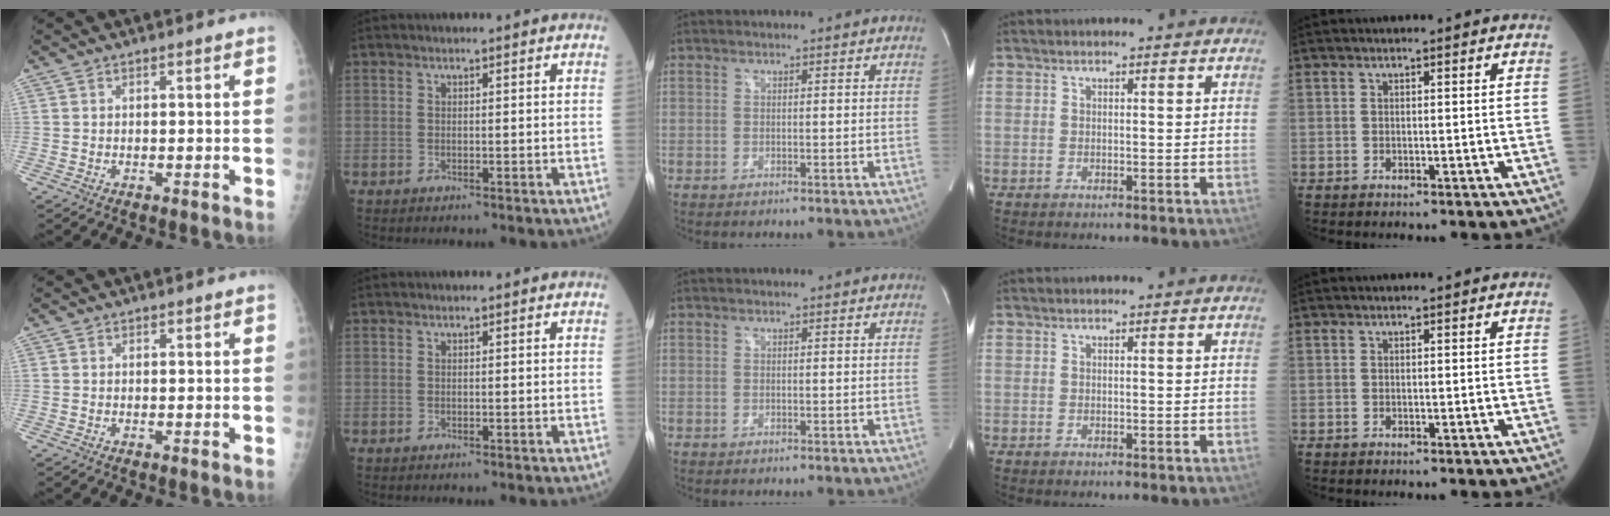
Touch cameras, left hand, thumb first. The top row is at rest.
{}